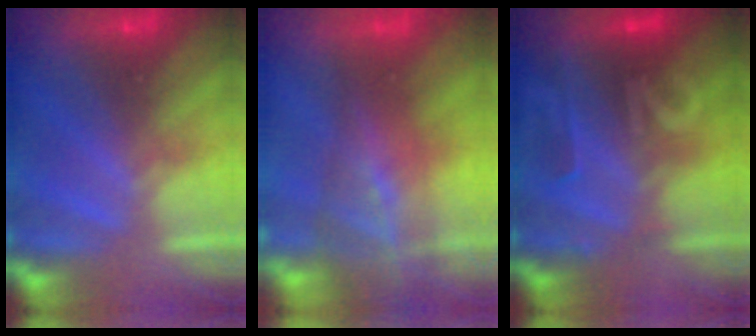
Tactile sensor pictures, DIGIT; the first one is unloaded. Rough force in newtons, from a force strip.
{"total": 9.7}
{"total": 2.3}